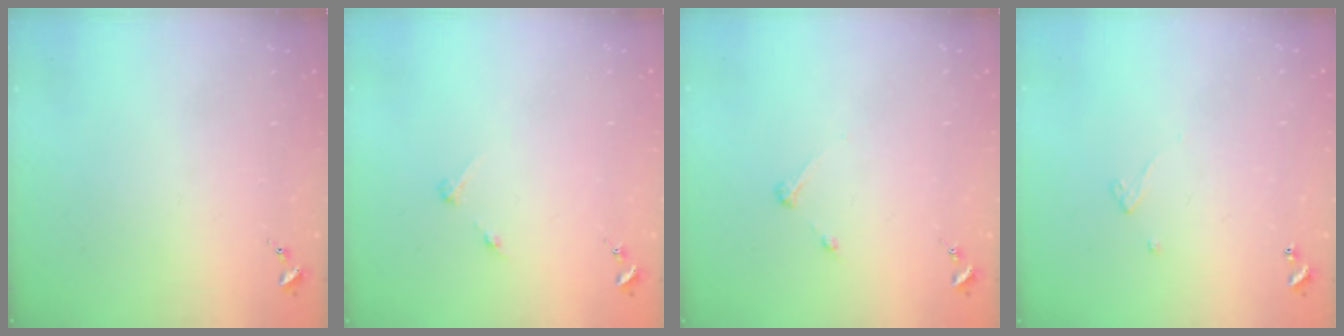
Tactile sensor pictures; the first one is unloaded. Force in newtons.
{"total": 2.8, "press": 2.8, "slide": 0.3}
{"total": 3.3, "press": 3.2, "slide": 0.4}
{"total": 2.6, "press": 2.6, "slide": 0.2}